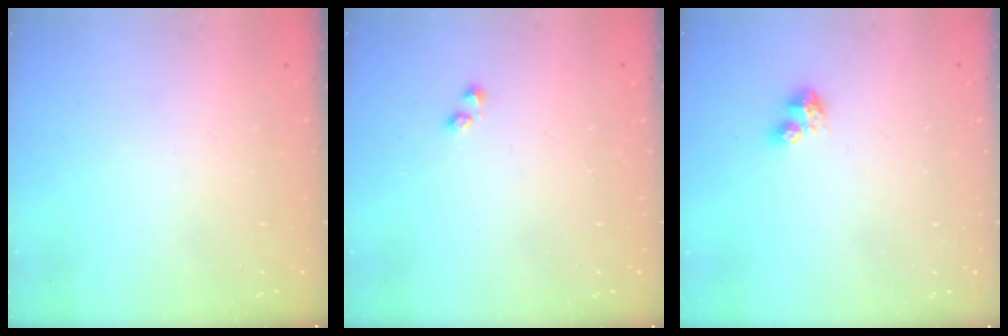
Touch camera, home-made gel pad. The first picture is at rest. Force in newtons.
{"total": 1.0, "press": 0.9, "slide": 0.5}
{"total": 3.5, "press": 3.5, "slide": 0.4}